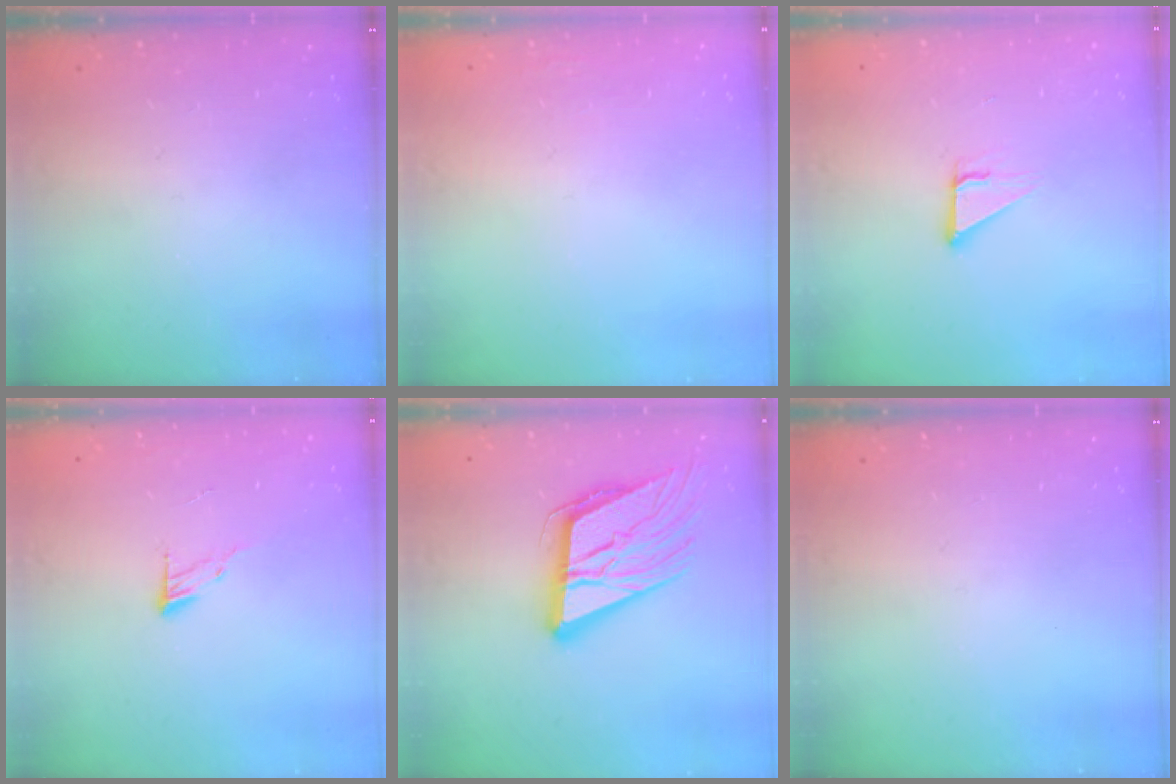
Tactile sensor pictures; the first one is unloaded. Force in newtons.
{"total": 1.8, "press": 1.7, "slide": 0.4}
{"total": 3.4, "press": 3.4, "slide": 0.3}
{"total": 4.6, "press": 4.5, "slide": 0.5}
{"total": 19.0, "press": 18.5, "slide": 4.3}
{"total": 0.0}